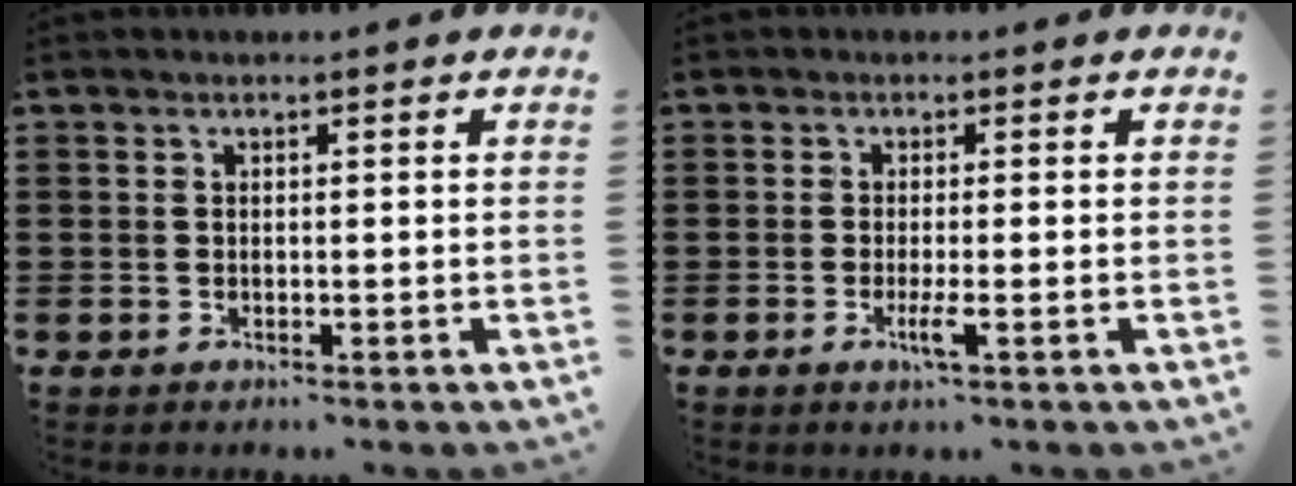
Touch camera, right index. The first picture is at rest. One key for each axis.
{"total": 3.0, "fx": -1.2, "fy": 0.1, "fz": 2.7, "tx": -0.061, "ty": -0.011, "tz": -0.026}